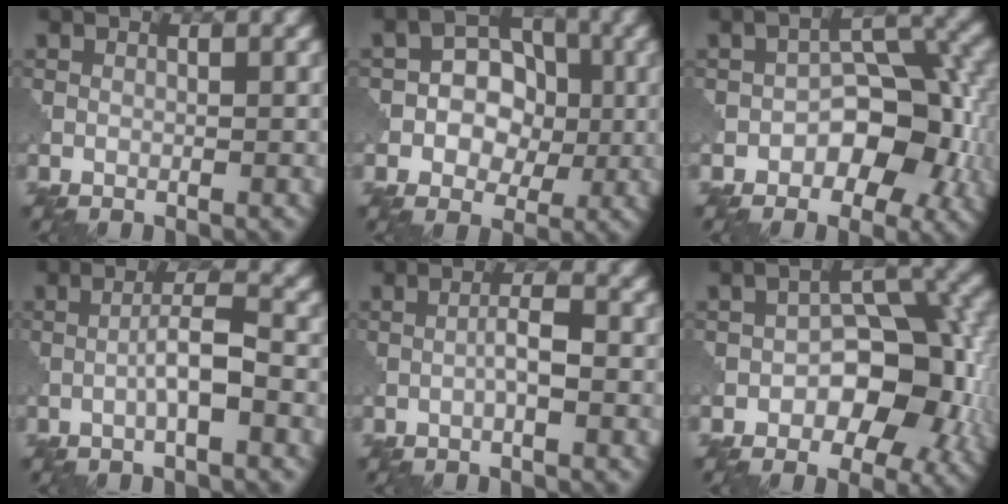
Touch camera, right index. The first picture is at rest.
{"total": 5.8, "force": [-0.4, 4.4, 3.6], "torque": [-0.030, 0.003, -0.024]}
{"total": 6.4, "force": [-1.9, 3.9, 4.6], "torque": [-0.044, 0.007, -0.034]}
{"total": 3.1, "force": [-0.9, 0.4, 3.0], "torque": [-0.052, 0.011, -0.020]}
{"total": 1.9, "force": [-0.5, 0.3, 1.9], "torque": [-0.035, 0.005, -0.012]}
{"total": 7.8, "force": [-1.8, 4.7, 5.9], "torque": [-0.057, 0.009, -0.034]}